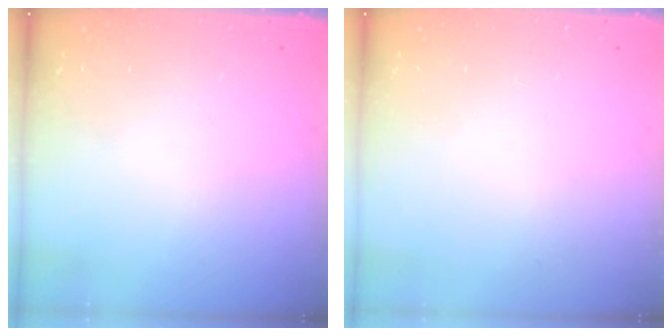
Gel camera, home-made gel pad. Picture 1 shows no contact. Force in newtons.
{"total": 0.0}